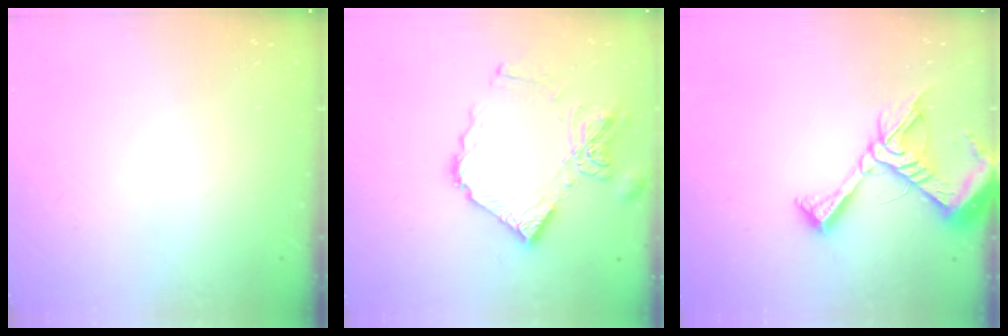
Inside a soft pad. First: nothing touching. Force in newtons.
{"total": 15.1, "press": 15.0, "slide": 1.8}
{"total": 12.8, "press": 12.7, "slide": 1.5}